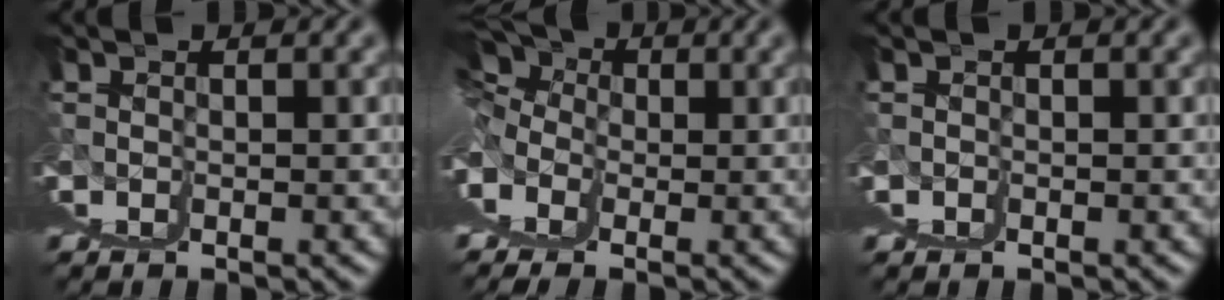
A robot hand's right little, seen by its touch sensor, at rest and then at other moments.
{"total": 4.5, "force": [3.4, 0.1, 3.0], "torque": [-0.033, 0.029, 0.047]}
{"total": 0.8, "force": [0.3, -0.5, -0.5], "torque": [0.011, -0.001, 0.005]}